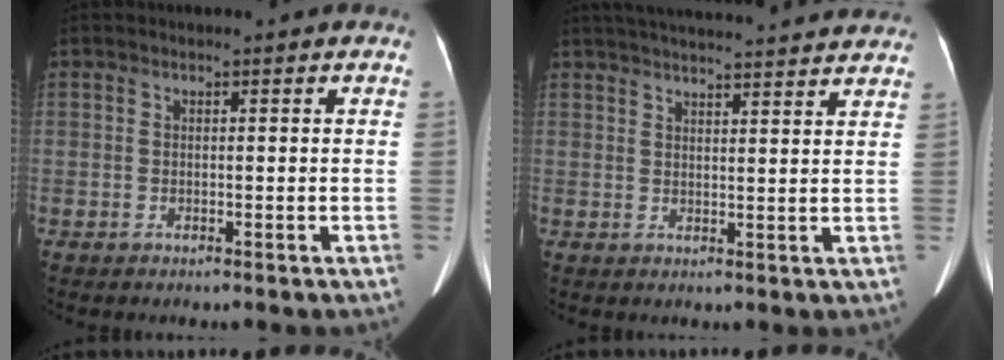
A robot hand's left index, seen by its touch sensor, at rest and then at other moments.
{"total": 20.5, "force": [19.0, 1.5, 7.6], "torque": [-0.123, 0.027, 0.248]}